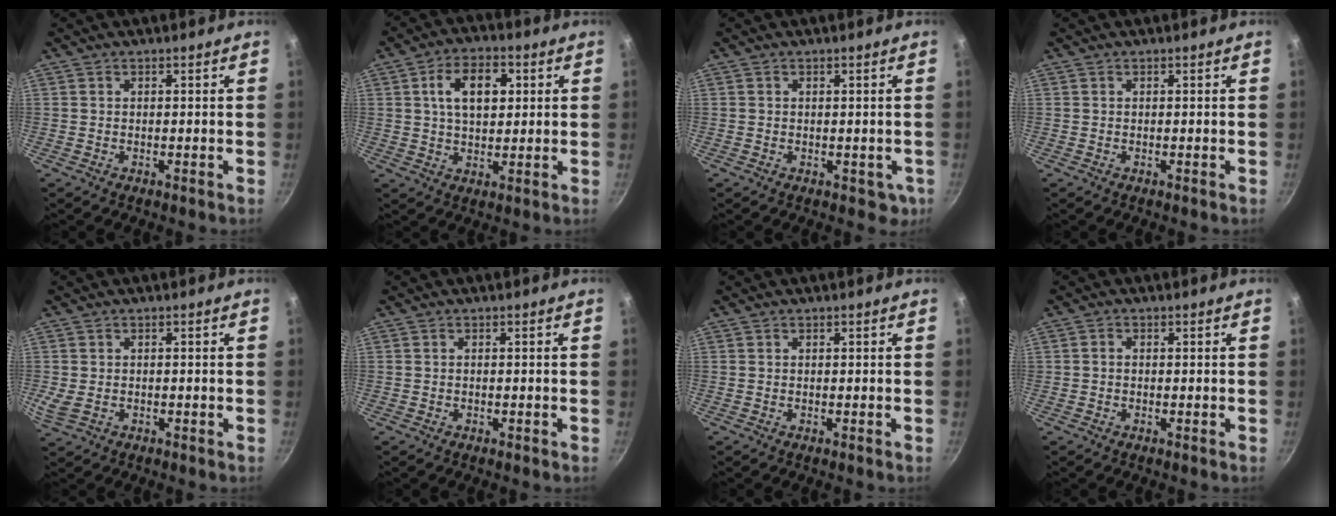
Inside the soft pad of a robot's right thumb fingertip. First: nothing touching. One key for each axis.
{"total": 9.8, "fx": 2.4, "fy": 6.0, "fz": 7.4, "tx": -0.103, "ty": 0.005, "tz": 0.036}
{"total": 3.0, "fx": -0.3, "fy": 2.4, "fz": 1.8, "tx": -0.015, "ty": 0.003, "tz": 0.004}
{"total": 0.0}
{"total": 3.2, "fx": -0.5, "fy": 2.3, "fz": 2.1, "tx": -0.046, "ty": -0.003, "tz": -0.005}
{"total": 0.0}
{"total": 0.0}
{"total": 0.9, "fx": -0.1, "fy": 0.7, "fz": 0.5, "tx": -0.009, "ty": 0.005, "tz": -0.003}